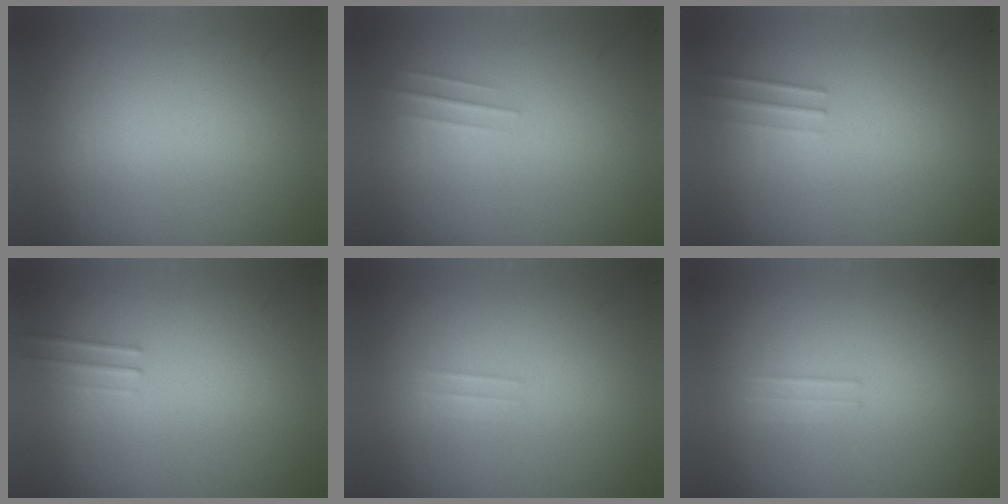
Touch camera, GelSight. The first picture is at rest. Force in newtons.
{"total": 1.0}
{"total": 1.0}
{"total": 1.0}
{"total": 1.0}
{"total": 1.2}